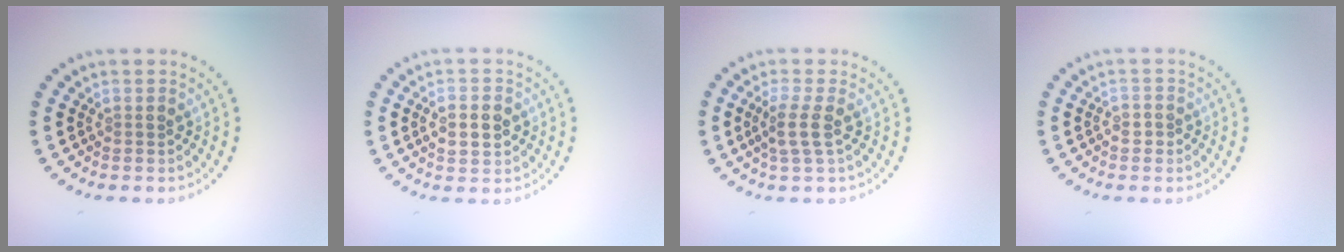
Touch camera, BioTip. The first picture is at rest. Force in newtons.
{"total": 3.2, "press": 3.2, "slide": 0.2}
{"total": 2.3, "press": 1.9, "slide": 1.3}
{"total": 1.5, "press": 1.3, "slide": 0.6}